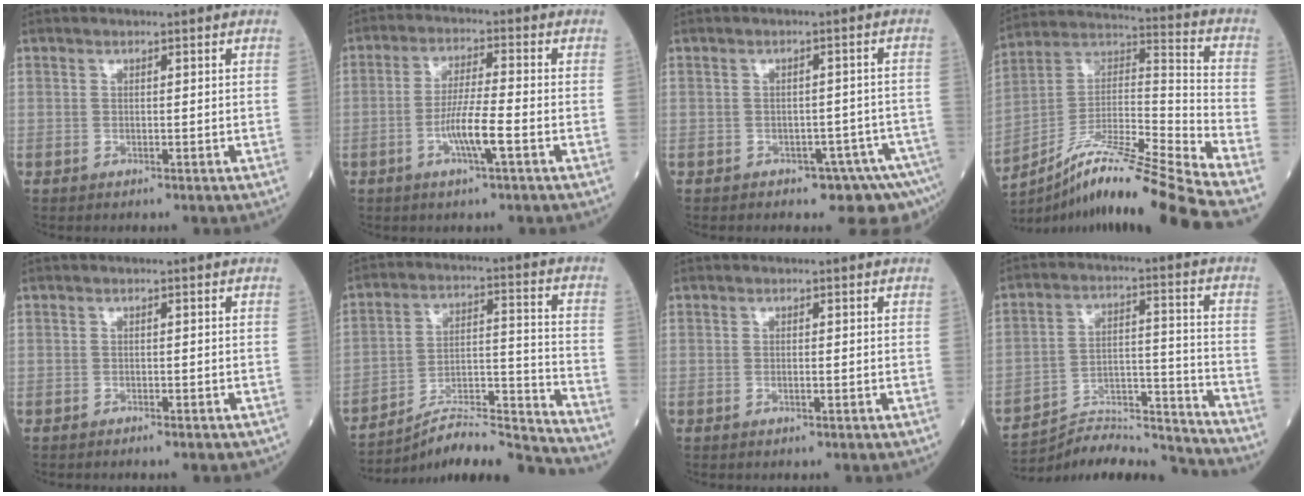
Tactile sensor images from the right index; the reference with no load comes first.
{"total": 6.4, "force": [-2.4, 0.0, 6.0], "torque": [-0.117, -0.003, -0.046]}
{"total": 7.0, "force": [-5.3, 2.8, 3.7], "torque": [-0.028, 0.016, -0.068]}
{"total": 21.1, "force": [-17.1, -1.8, 12.2], "torque": [-0.209, 0.002, -0.306]}
{"total": 2.4, "force": [-2.0, 0.5, 1.2], "torque": [-0.019, -0.004, -0.018]}
{"total": 17.7, "force": [-17.0, -1.1, 4.7], "torque": [-0.076, 0.029, -0.271]}
{"total": 0.7, "force": [-0.3, 0.0, 0.6], "torque": [-0.014, 0.000, -0.004]}
{"total": 15.9, "force": [-15.8, -0.7, 1.6], "torque": [-0.023, 0.035, -0.250]}